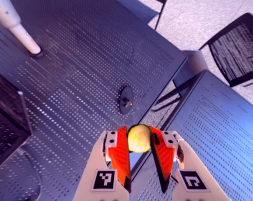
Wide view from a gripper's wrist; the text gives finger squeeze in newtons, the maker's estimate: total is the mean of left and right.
{"total": 5.9, "left": 5.4, "right": 6.5}